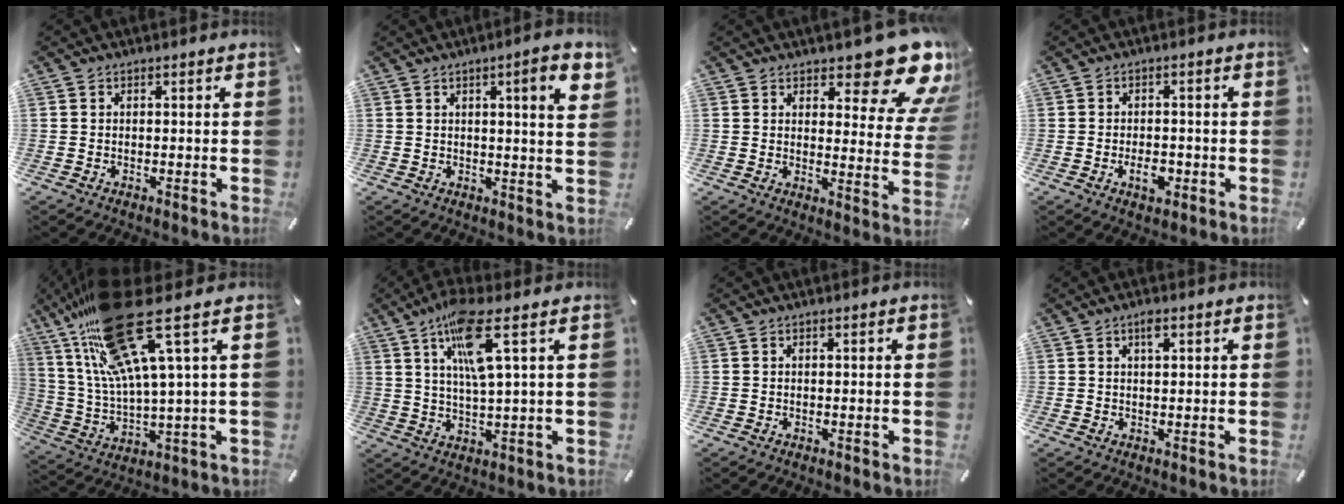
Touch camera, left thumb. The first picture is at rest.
{"total": 7.4, "force": [3.1, 0.7, 6.7], "torque": [-0.100, -0.010, 0.043]}
{"total": 15.0, "force": [10.5, 6.0, 8.8], "torque": [-0.094, -0.091, 0.175]}
{"total": 4.8, "force": [-1.7, 2.7, 3.5], "torque": [-0.063, 0.008, -0.028]}
{"total": 23.9, "force": [11.2, 7.6, 19.8], "torque": [-0.405, -0.049, 0.187]}
{"total": 11.7, "force": [5.1, 1.7, 10.4], "torque": [-0.198, -0.003, 0.083]}
{"total": 0.0}
{"total": 2.1, "force": [0.9, 0.7, 1.8], "torque": [-0.038, 0.005, 0.014]}